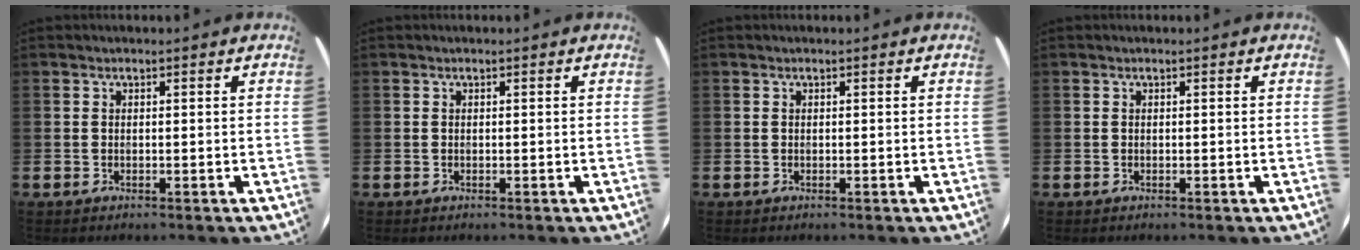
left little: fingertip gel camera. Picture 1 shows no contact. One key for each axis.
{"total": 0.0}
{"total": 0.0}
{"total": 0.0}